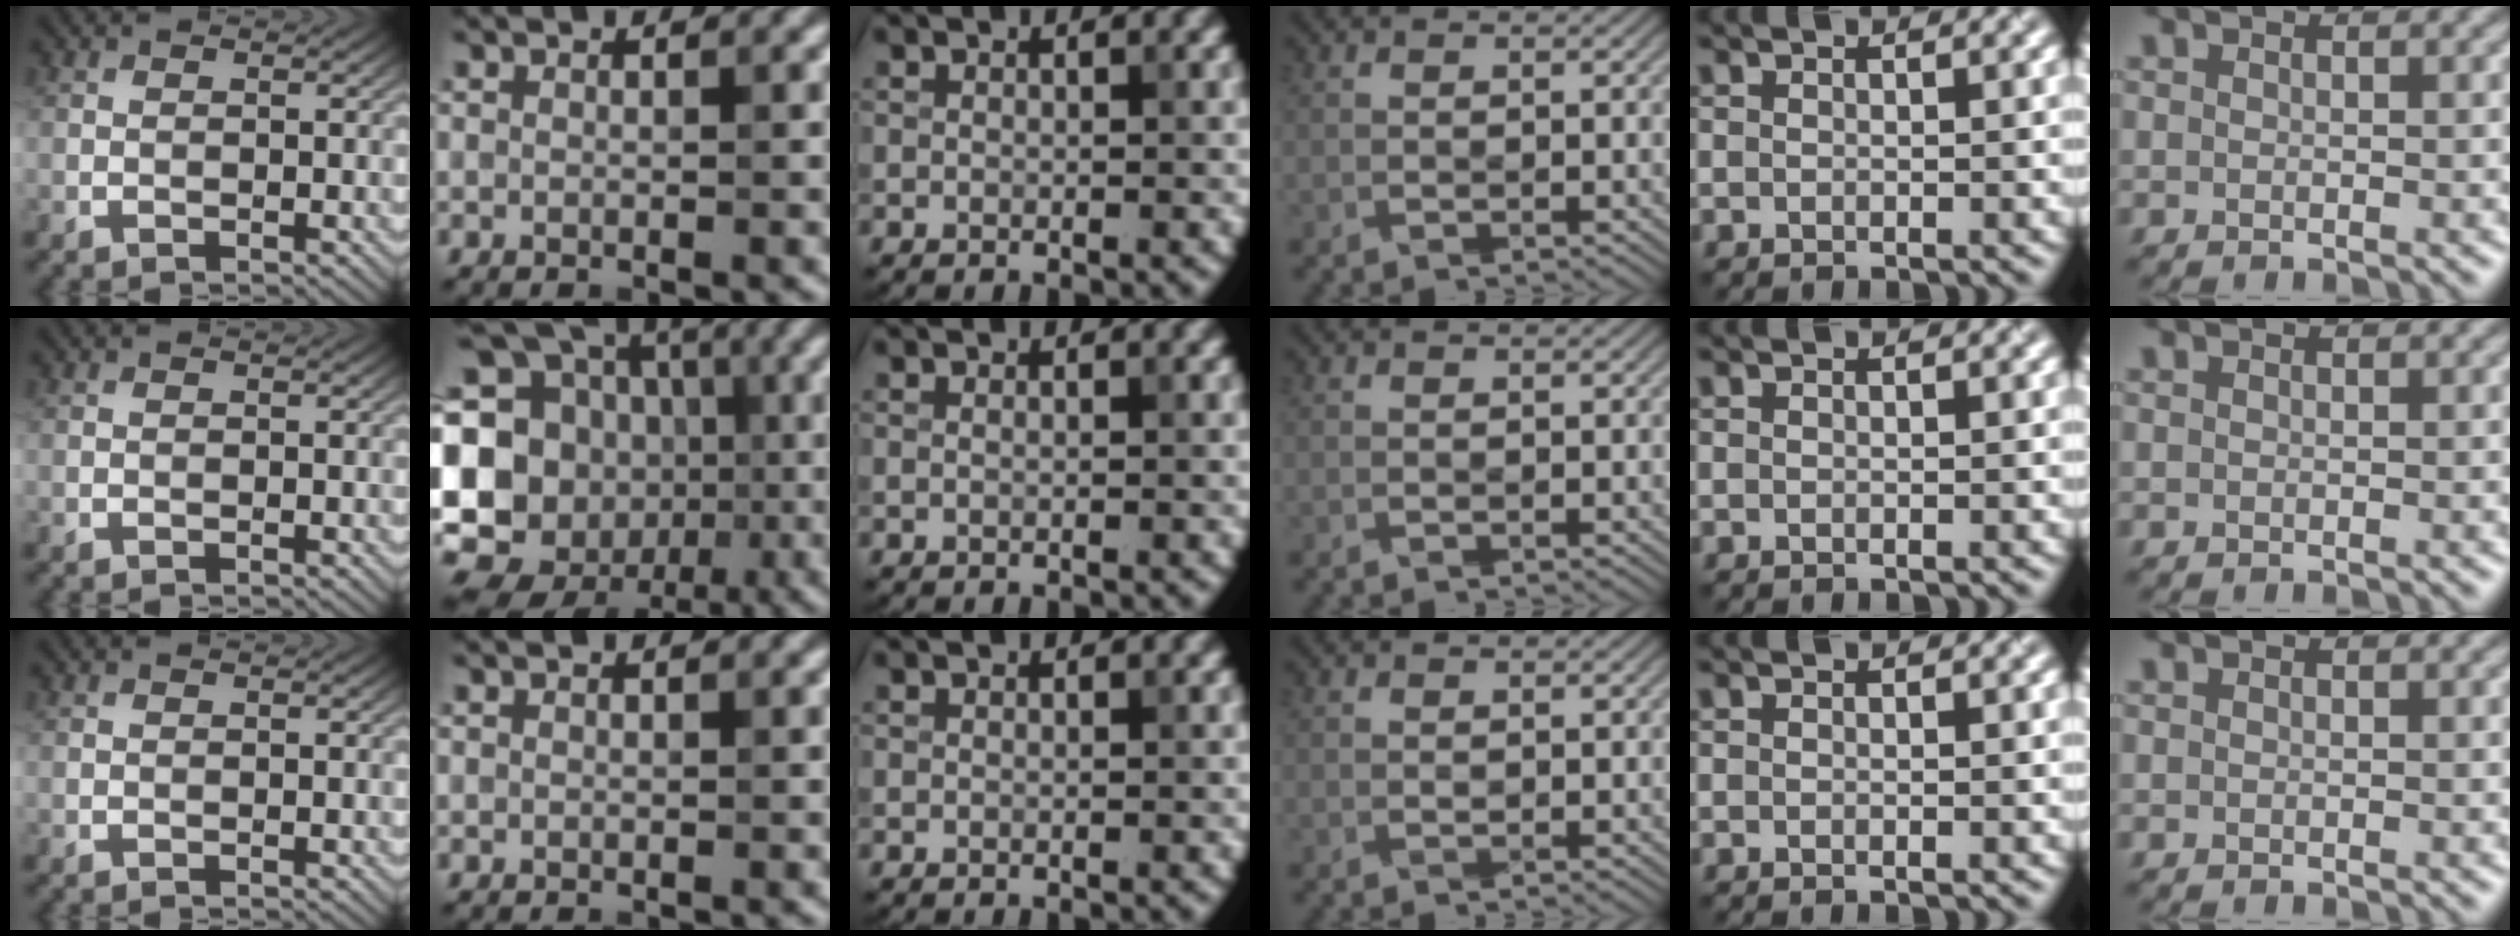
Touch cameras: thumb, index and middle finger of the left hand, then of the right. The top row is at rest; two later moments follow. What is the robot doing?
{"motion": "fold", "object": "hoodie"}